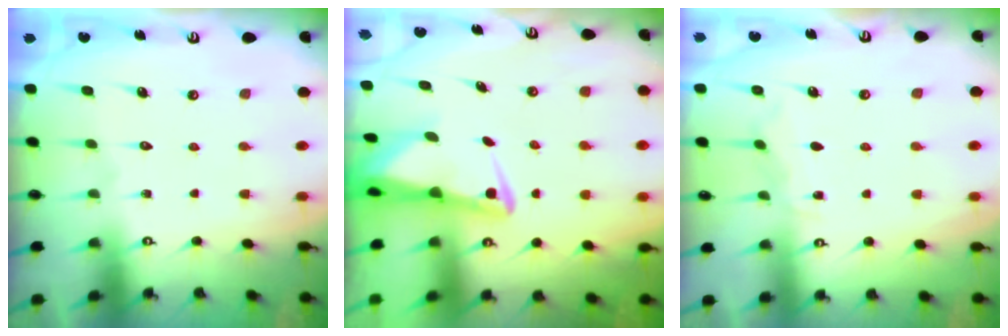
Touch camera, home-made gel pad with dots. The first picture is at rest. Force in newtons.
{"total": 3.0, "press": 2.9, "slide": 0.6}
{"total": 3.9, "press": 3.9, "slide": 0.5}